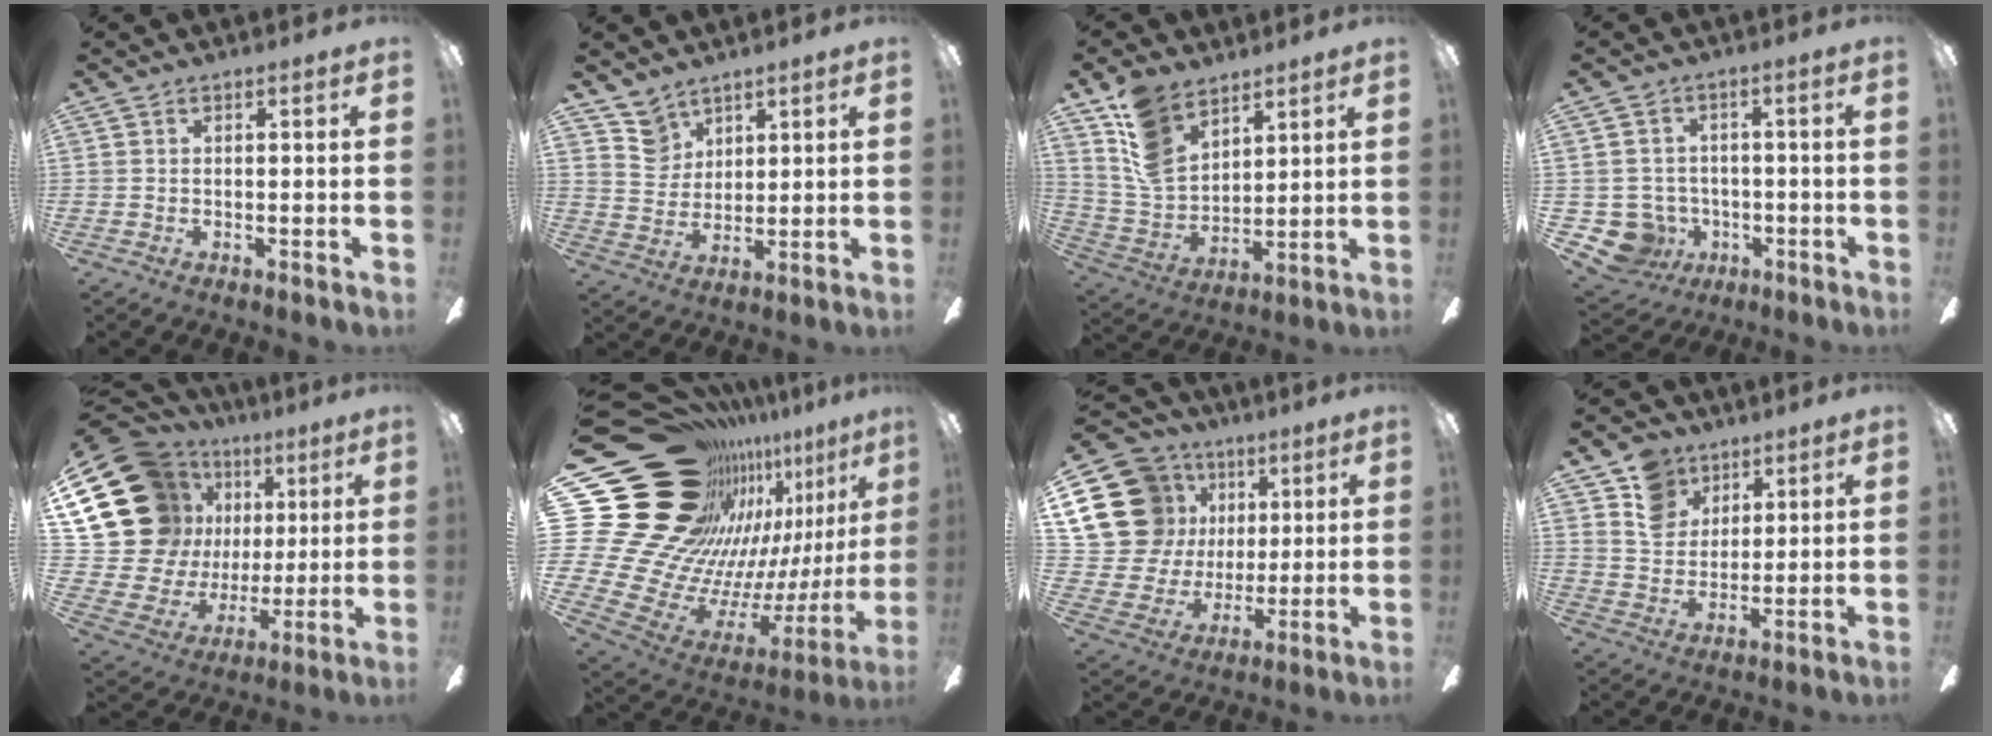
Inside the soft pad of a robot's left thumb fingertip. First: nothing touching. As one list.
[{"total": 7.6, "force": [5.6, 5.0, 0.9], "torque": [-0.031, -0.021, 0.110]}, {"total": 12.7, "force": [8.9, 7.4, 5.1], "torque": [-0.118, -0.038, 0.179]}, {"total": 7.8, "force": [-2.2, 7.3, 1.9], "torque": [-0.083, 0.013, -0.036]}, {"total": 22.2, "force": [9.4, 17.3, 10.1], "torque": [-0.214, -0.051, 0.200]}, {"total": 29.1, "force": [15.6, 19.2, 15.2], "torque": [-0.277, -0.173, 0.364]}, {"total": 19.4, "force": [6.2, 16.8, 7.7], "torque": [-0.156, -0.022, 0.135]}, {"total": 9.9, "force": [6.2, 7.3, 2.5], "torque": [-0.053, -0.021, 0.122]}]